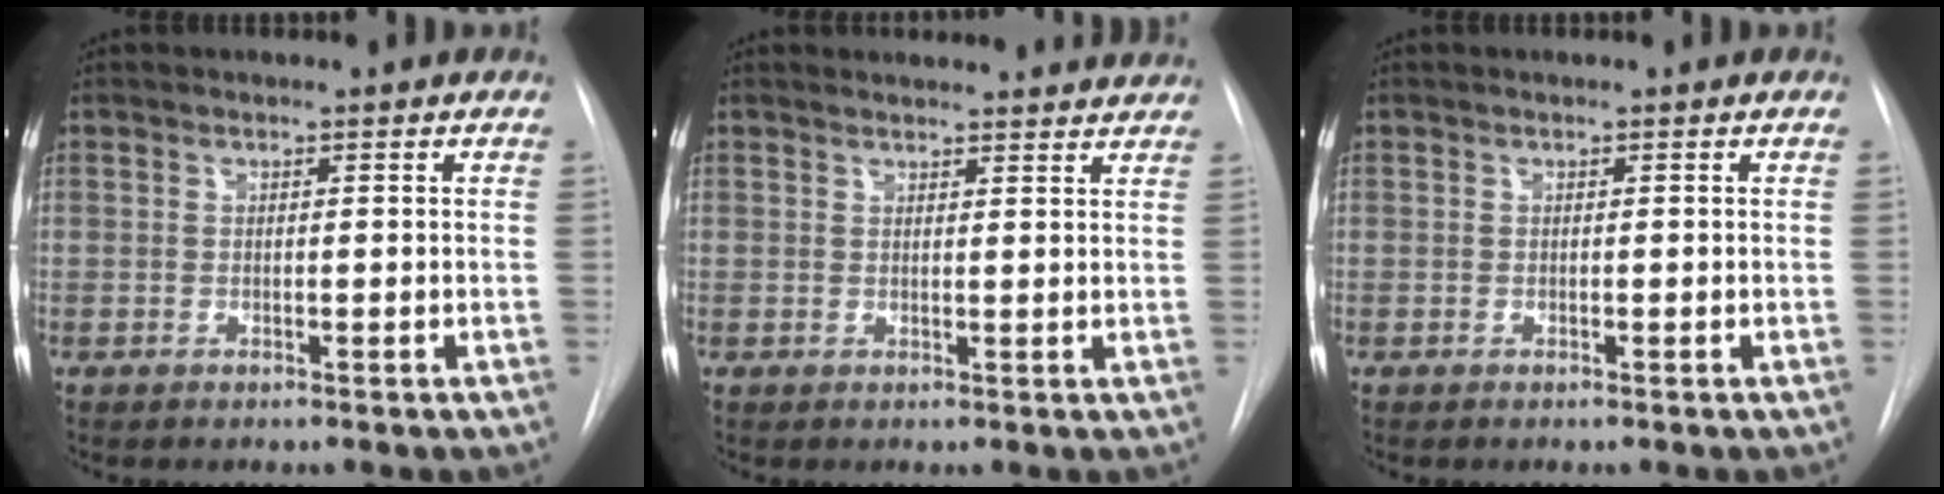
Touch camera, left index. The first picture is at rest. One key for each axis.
{"total": 9.9, "fx": 9.7, "fy": 1.7, "fz": 1.5, "tx": 0.001, "ty": 0.011, "tz": 0.095}
{"total": 0.0}